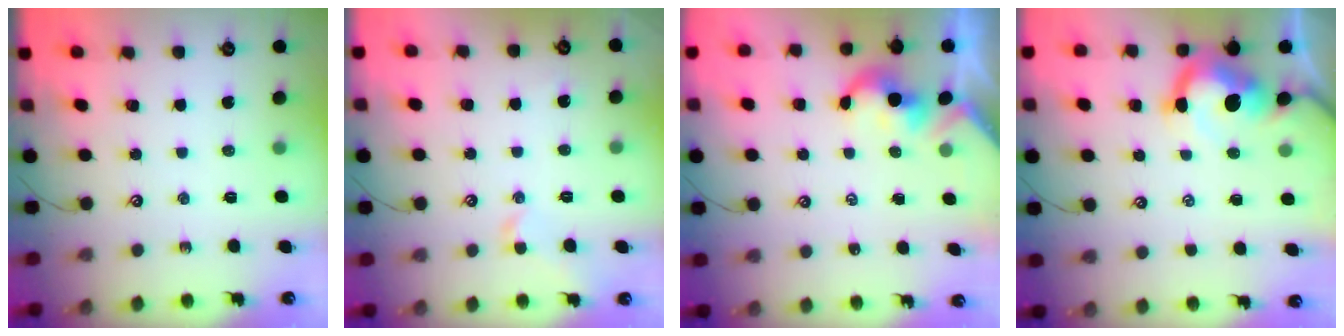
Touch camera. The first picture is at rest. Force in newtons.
{"total": 1.4, "press": 1.3, "slide": 0.6}
{"total": 2.2, "press": 2.2, "slide": 0.4}
{"total": 5.6, "press": 5.4, "slide": 1.3}